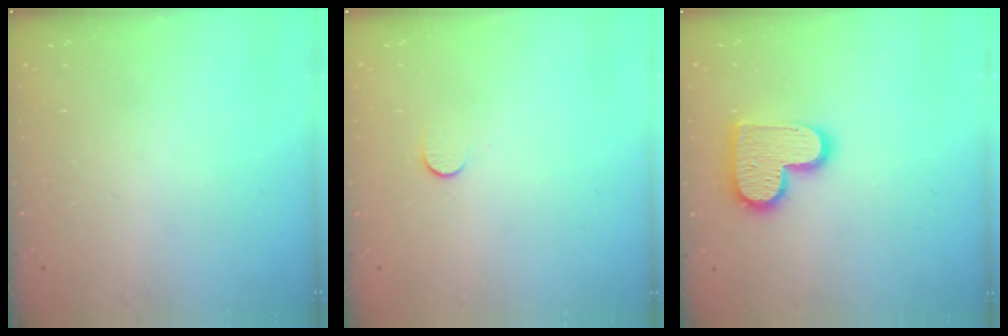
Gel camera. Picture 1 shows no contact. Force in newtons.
{"total": 5.2, "press": 5.2, "slide": 0.5}
{"total": 14.2, "press": 14.2, "slide": 1.1}